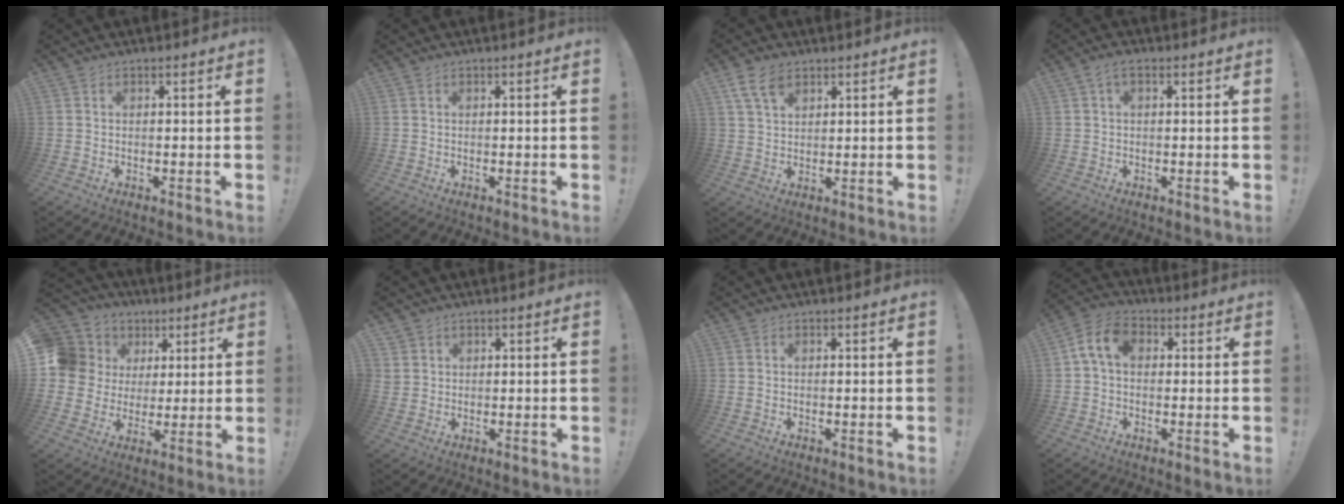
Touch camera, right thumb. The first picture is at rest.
{"total": 0.0}
{"total": 7.0, "force": [4.1, 4.0, 4.0], "torque": [-0.076, -0.007, 0.081]}
{"total": 2.7, "force": [0.7, 1.3, 2.3], "torque": [-0.037, 0.003, 0.011]}
{"total": 12.2, "force": [3.8, 11.0, 3.8], "torque": [-0.072, -0.013, 0.094]}
{"total": 1.9, "force": [1.2, 1.5, 0.2], "torque": [-0.001, -0.007, 0.022]}
{"total": 0.0}
{"total": 8.7, "force": [1.5, 5.9, 6.2], "torque": [-0.128, 0.012, 0.033]}